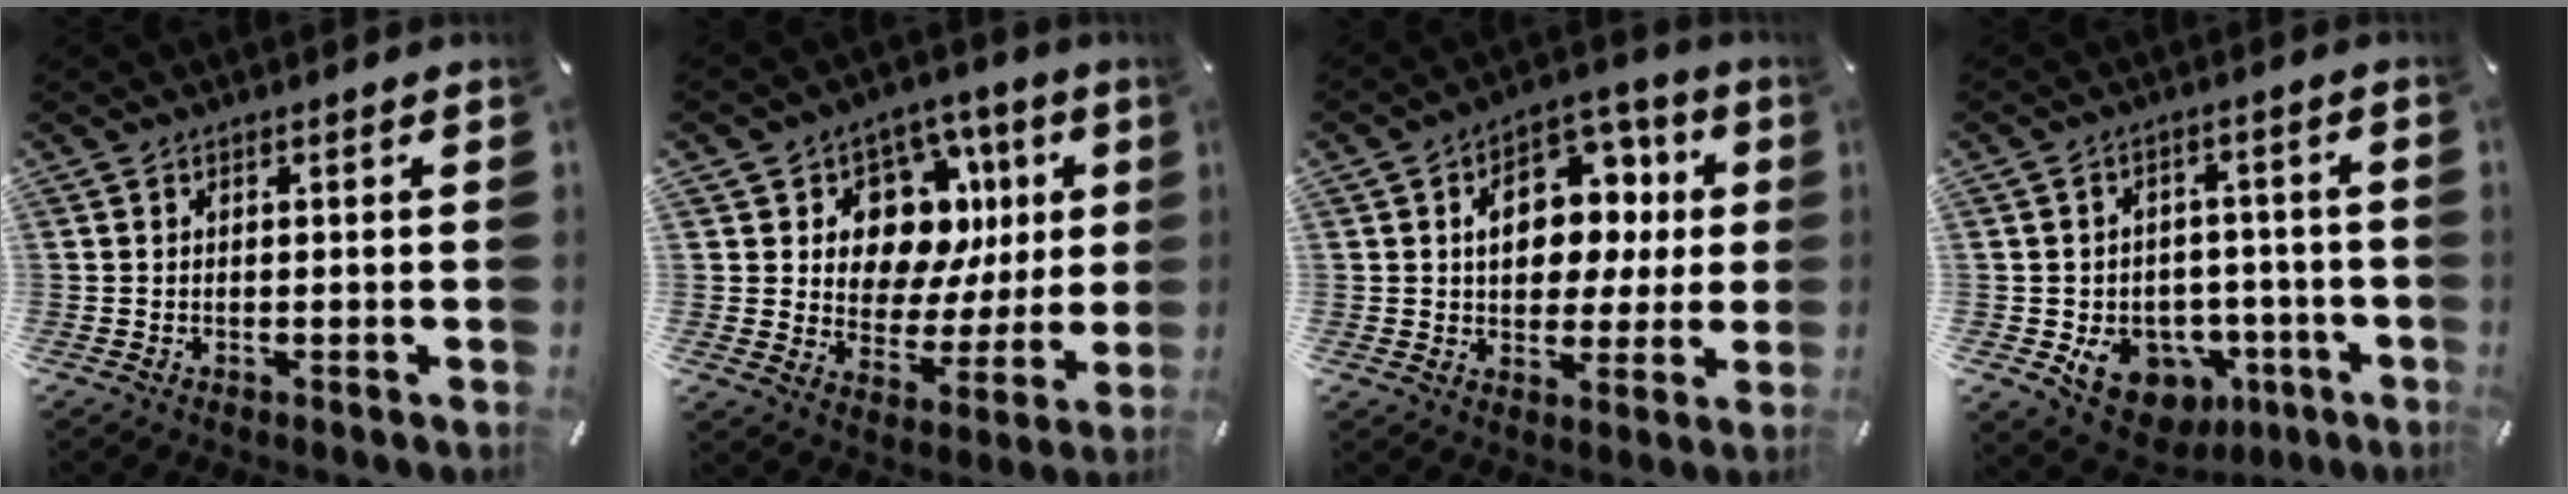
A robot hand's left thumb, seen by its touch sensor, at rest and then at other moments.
{"total": 12.2, "force": [4.7, 9.7, 5.6], "torque": [-0.075, -0.042, 0.089]}
{"total": 13.9, "force": [2.5, 10.5, 8.7], "torque": [-0.120, -0.011, 0.047]}
{"total": 11.4, "force": [-4.5, 9.3, 4.7], "torque": [-0.046, 0.024, -0.065]}